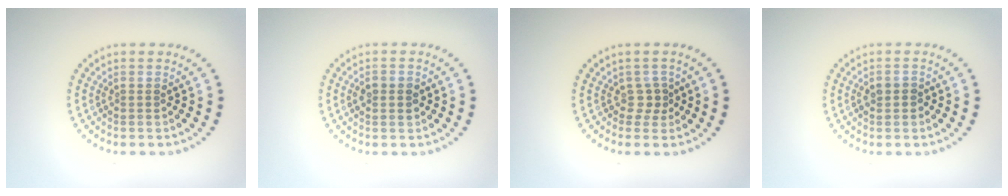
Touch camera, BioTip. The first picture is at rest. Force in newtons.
{"total": 2.2, "press": 2.2, "slide": 0.1}
{"total": 1.3, "press": 0.9, "slide": 0.9}
{"total": 1.4, "press": 1.4, "slide": 0.3}